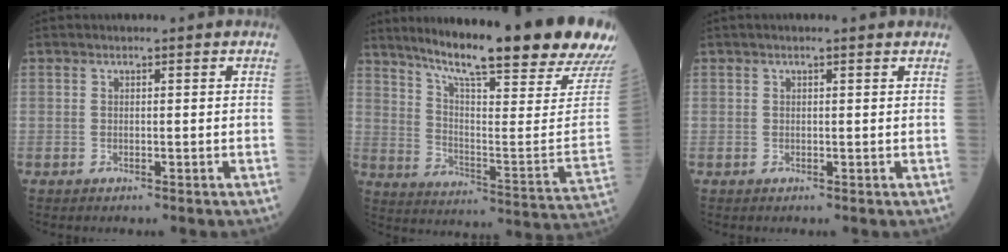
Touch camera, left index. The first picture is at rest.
{"total": 26.9, "force": [22.2, 0.5, 15.3], "torque": [-0.244, -0.074, 0.298]}
{"total": 1.4, "force": [1.1, -0.1, 0.9], "torque": [-0.015, 0.013, 0.016]}